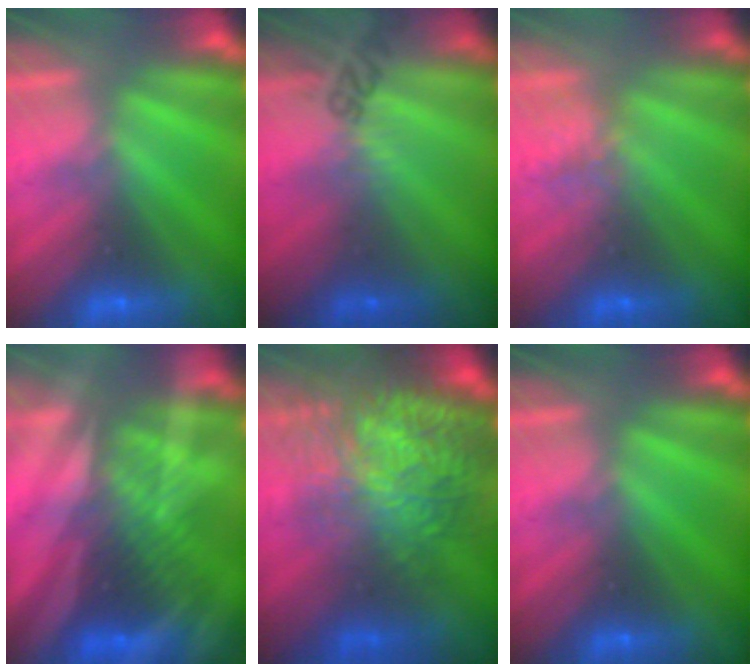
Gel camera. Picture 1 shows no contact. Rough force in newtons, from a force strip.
{"total": 2.4}
{"total": 2.5}
{"total": 2.8}
{"total": 7.2}
{"total": 0.0}